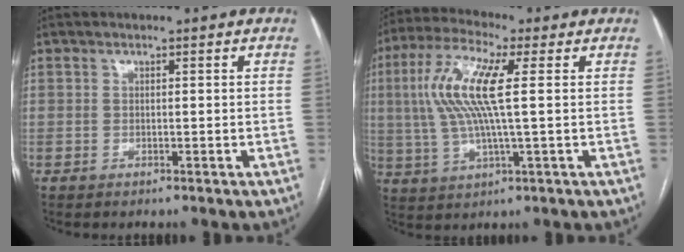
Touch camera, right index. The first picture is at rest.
{"total": 11.5, "force": [1.9, 1.6, 11.2], "torque": [-0.248, 0.016, 0.032]}